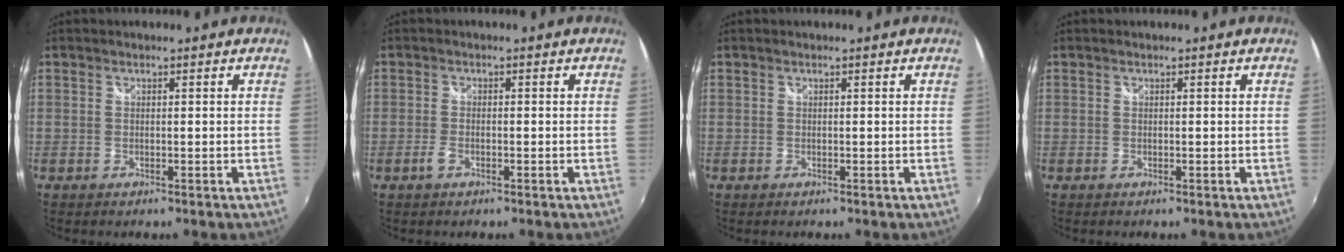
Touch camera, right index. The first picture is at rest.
{"total": 2.0, "force": [-1.0, 0.7, 1.5], "torque": [-0.037, -0.002, -0.021]}
{"total": 0.0}
{"total": 0.0}